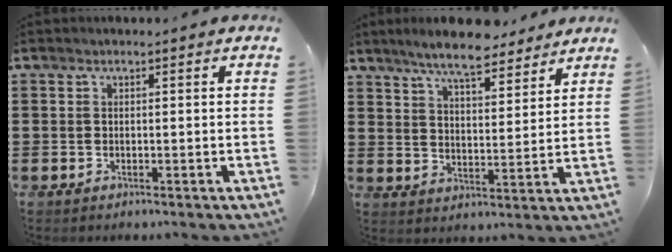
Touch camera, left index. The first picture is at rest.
{"total": 7.7, "force": [6.8, 1.1, 3.4], "torque": [-0.081, -0.023, 0.122]}